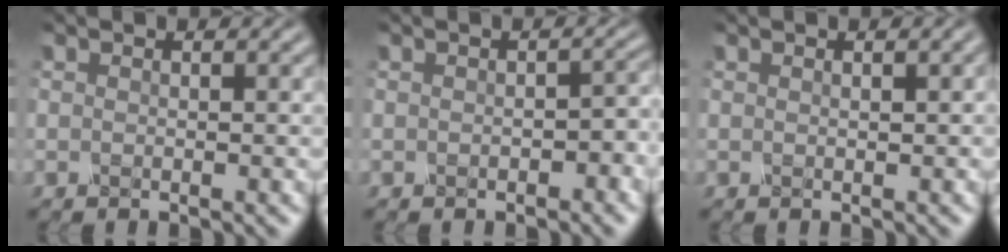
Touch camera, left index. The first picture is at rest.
{"total": 2.0, "force": [-0.5, 1.1, 1.7], "torque": [-0.021, 0.001, -0.007]}
{"total": 0.8, "force": [0.4, 0.1, 0.7], "torque": [-0.010, 0.005, 0.006]}